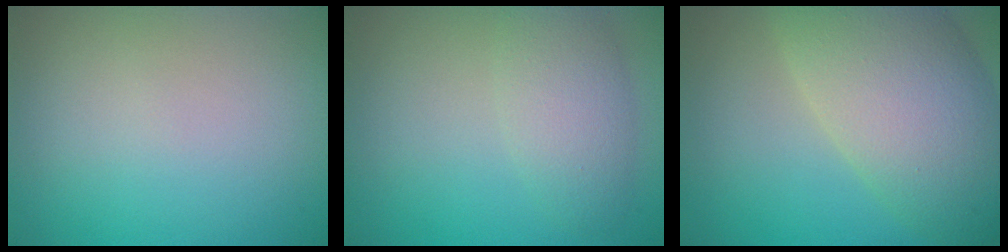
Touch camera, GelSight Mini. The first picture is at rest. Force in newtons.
{"total": 3.7, "press": 3.7, "slide": 0.1}
{"total": 10.6, "press": 10.6, "slide": 0.6}